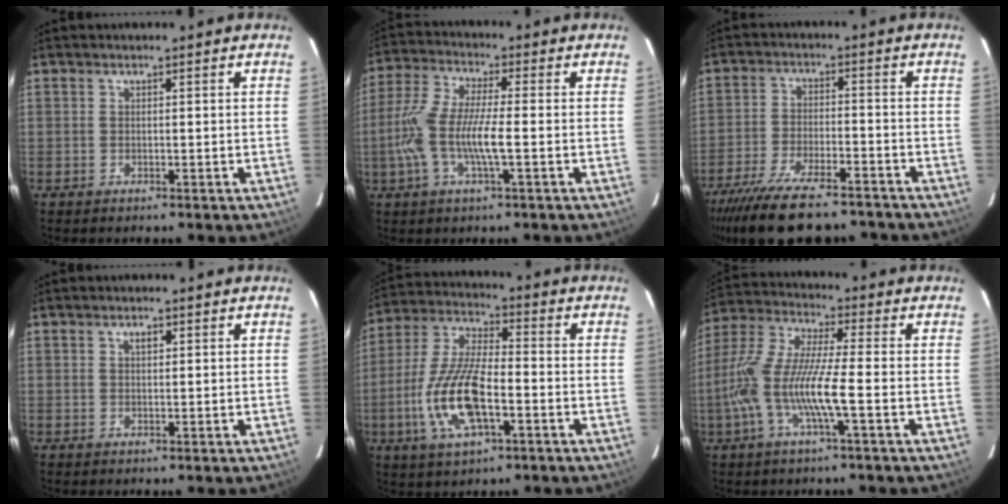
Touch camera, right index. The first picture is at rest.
{"total": 11.2, "force": [-2.3, 2.0, 10.7], "torque": [-0.229, 0.001, -0.046]}
{"total": 19.0, "force": [-15.7, 5.3, 9.4], "torque": [-0.194, -0.030, -0.244]}
{"total": 1.1, "force": [0.5, 0.6, 0.8], "torque": [-0.013, 0.005, 0.008]}
{"total": 14.9, "force": [-4.6, 5.2, 13.1], "torque": [-0.280, -0.004, -0.087]}
{"total": 12.9, "force": [-3.8, 0.9, 12.3], "torque": [-0.251, -0.001, -0.077]}